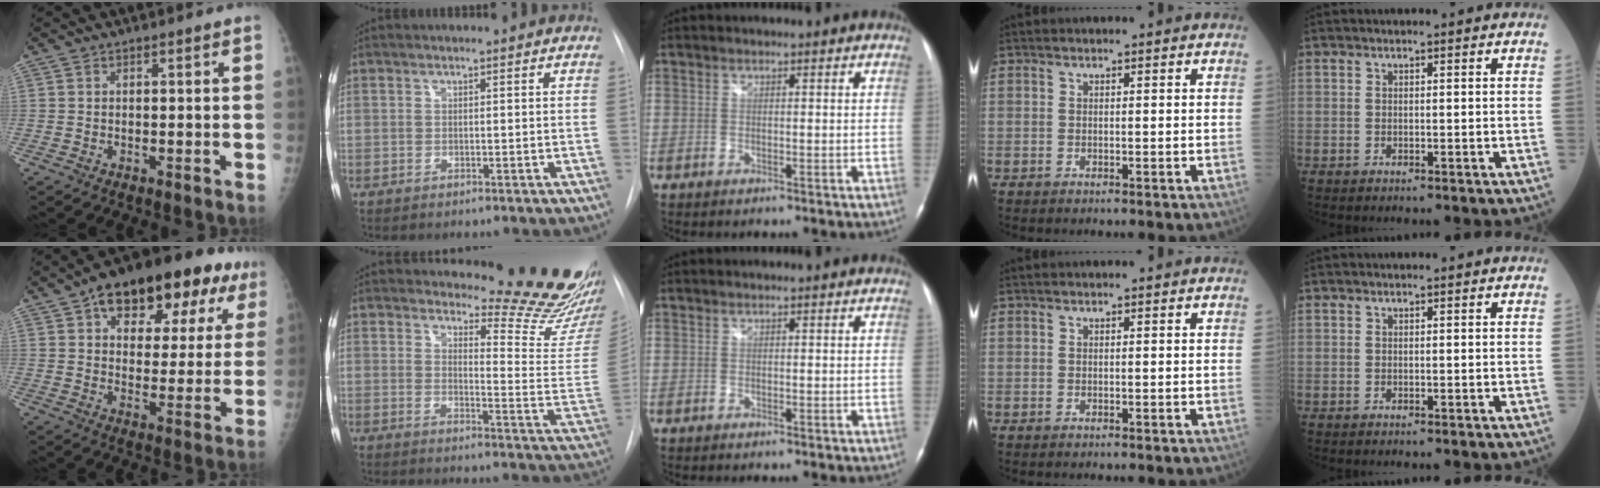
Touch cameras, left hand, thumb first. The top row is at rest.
{"thumb": {"total": 21.5, "force": [11.0, 11.0, 14.9], "torque": [-0.174, 0.008, 0.158]}, "index": {"total": 15.2, "force": [14.5, 0.2, 4.2], "torque": [-0.049, -0.138, 0.158]}}